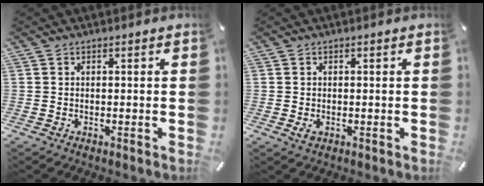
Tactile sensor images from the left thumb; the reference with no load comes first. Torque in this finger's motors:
{"motor_torque": [0.33, 0.71, -0.02, 0.00, -0.01]}